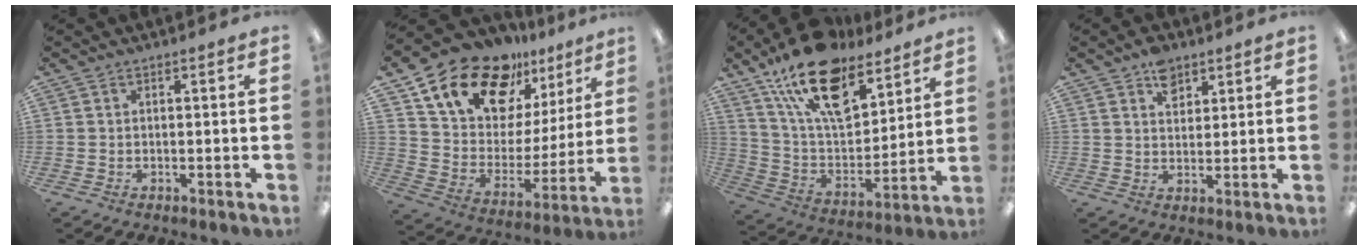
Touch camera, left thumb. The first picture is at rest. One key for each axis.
{"total": 18.1, "fx": 14.0, "fy": 9.0, "fz": 7.1, "tx": -0.144, "ty": -0.090, "tz": 0.253}
{"total": 17.4, "fx": 12.1, "fy": 7.8, "fz": 9.7, "tx": -0.154, "ty": -0.064, "tz": 0.209}
{"total": 5.7, "fx": 3.8, "fy": 3.5, "fz": 2.3, "tx": -0.026, "ty": -0.013, "tz": 0.065}